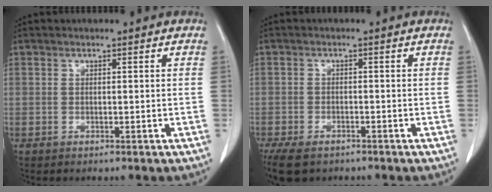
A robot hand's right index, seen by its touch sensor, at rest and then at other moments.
{"total": 8.1, "force": [-5.7, 4.2, 3.9], "torque": [-0.086, -0.012, -0.086]}